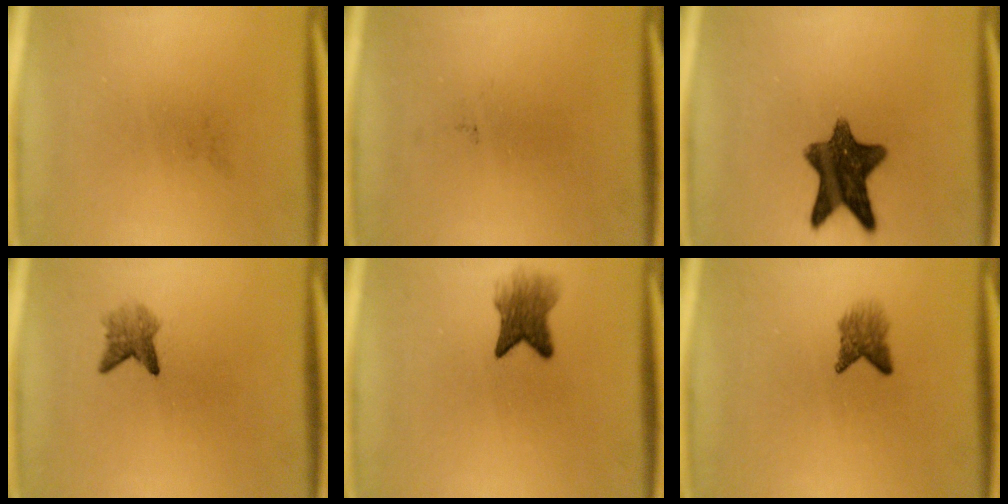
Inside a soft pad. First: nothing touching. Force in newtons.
{"total": 0.0}
{"total": 11.1}
{"total": 2.6}
{"total": 4.8}
{"total": 2.8}